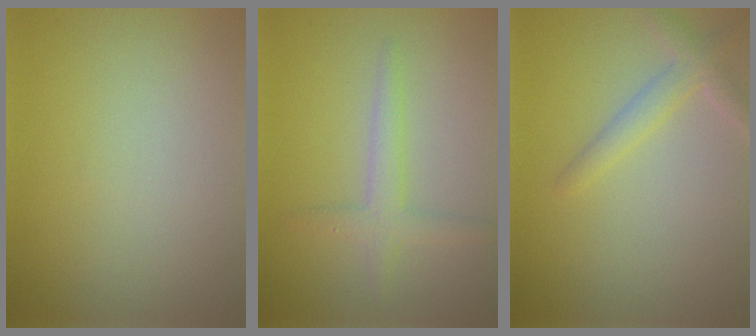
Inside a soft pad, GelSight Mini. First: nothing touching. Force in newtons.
{"total": 2.4, "press": 2.4, "slide": 0.1}
{"total": 2.3, "press": 2.3, "slide": 0.0}